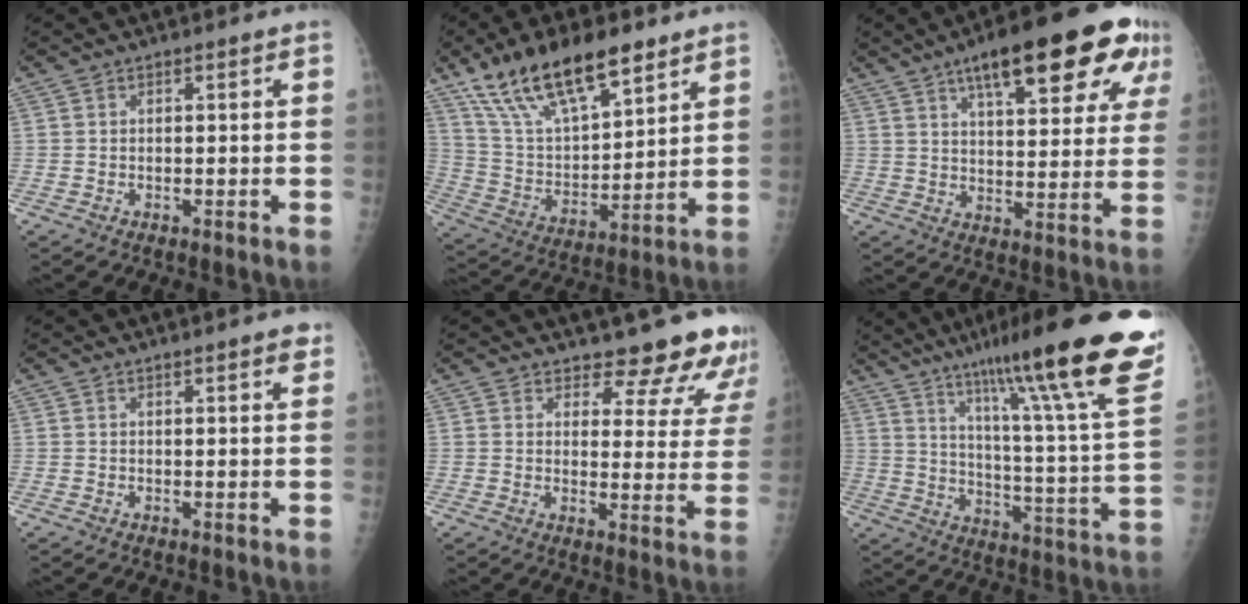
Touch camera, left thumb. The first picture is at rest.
{"total": 20.2, "force": [13.4, 7.8, 12.9], "torque": [-0.200, -0.045, 0.254]}
{"total": 22.1, "force": [11.9, 6.7, 17.4], "torque": [-0.221, -0.012, 0.167]}
{"total": 2.5, "force": [1.8, 0.5, 1.7], "torque": [-0.016, -0.007, 0.021]}
{"total": 14.6, "force": [13.6, 4.6, 3.1], "torque": [0.020, -0.111, 0.144]}
{"total": 30.4, "force": [19.2, 3.0, 23.3], "torque": [-0.305, -0.065, 0.284]}